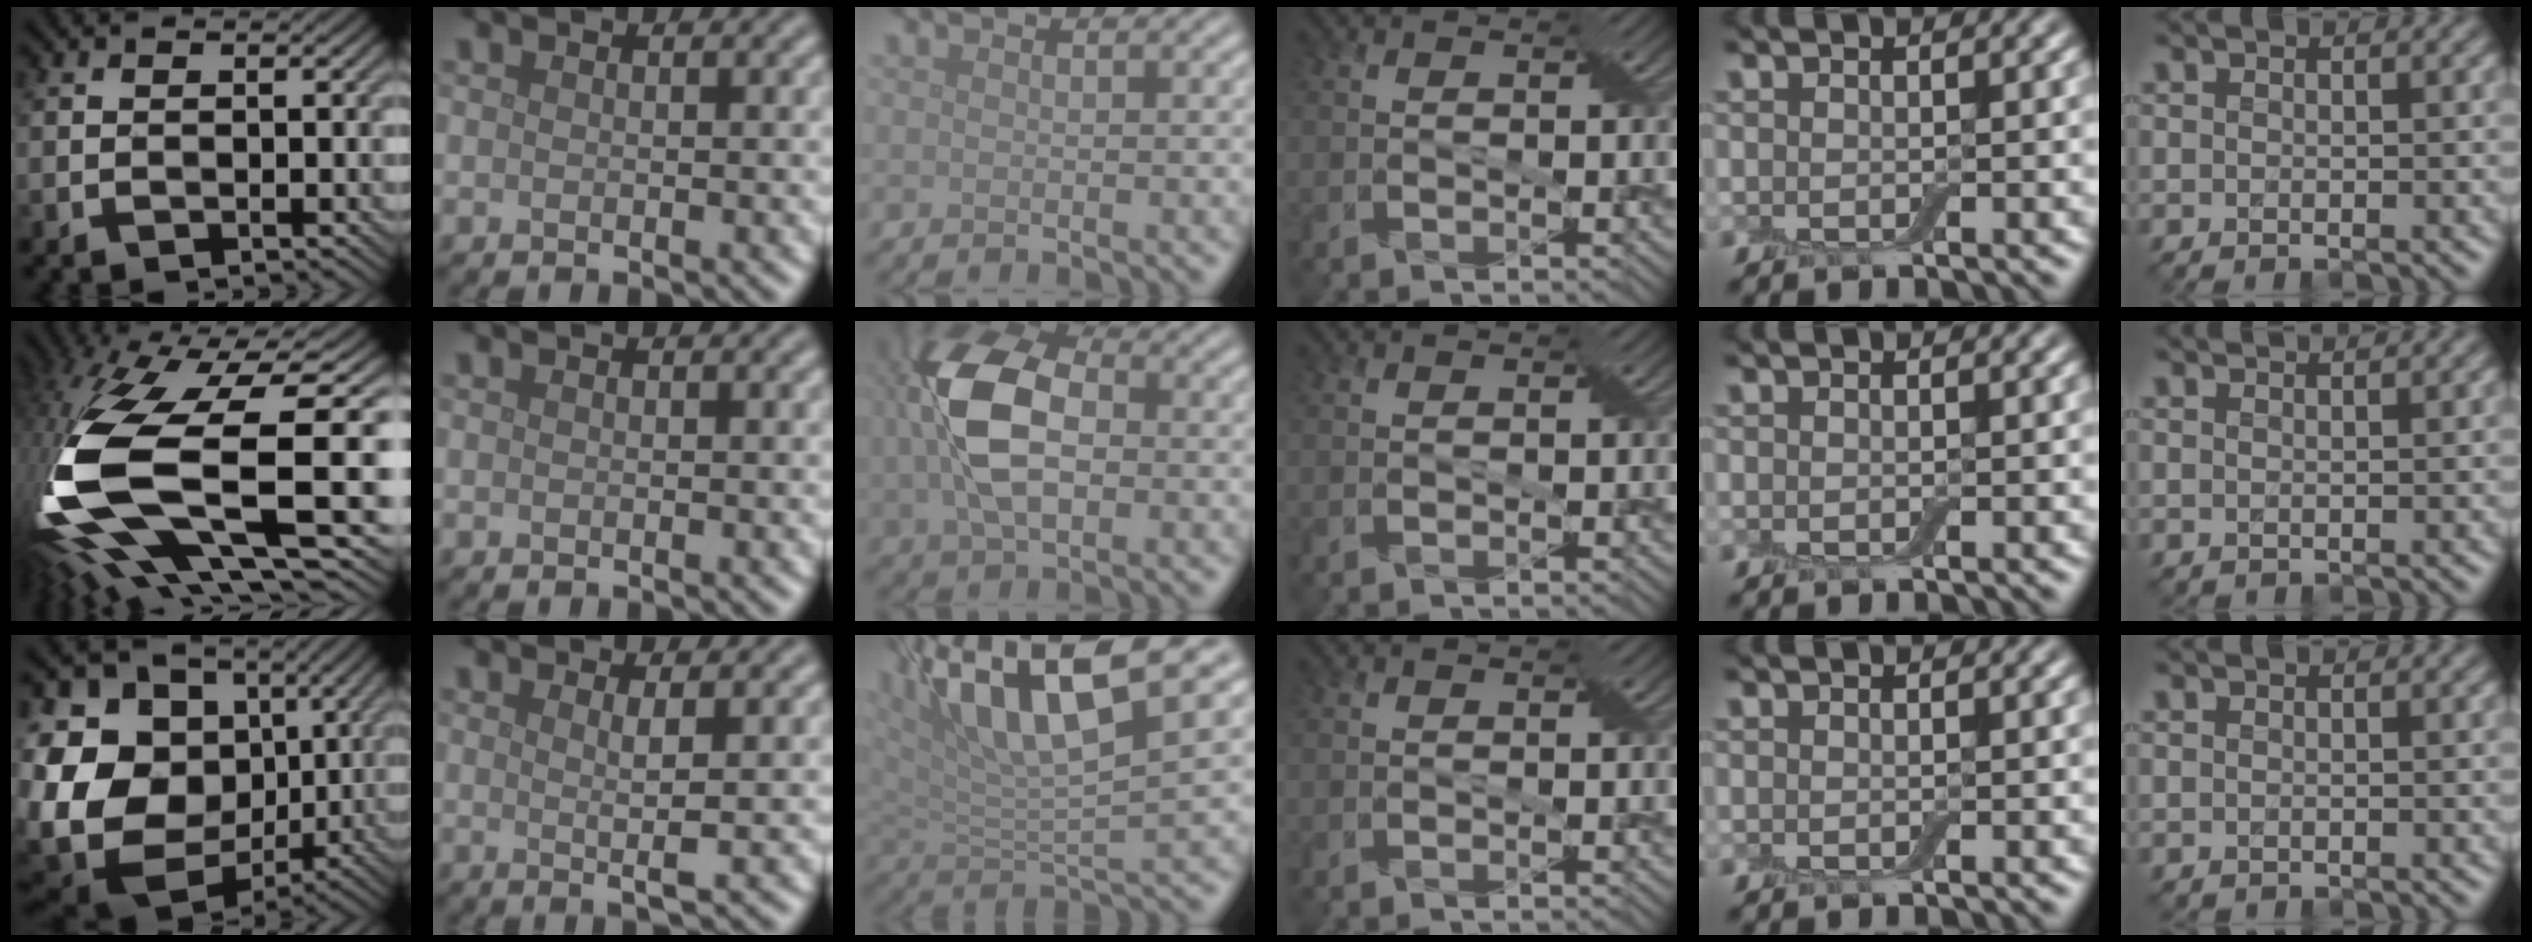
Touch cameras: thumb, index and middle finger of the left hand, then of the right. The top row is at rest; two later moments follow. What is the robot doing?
{"motion": "cut", "object": "aluminum foil"}